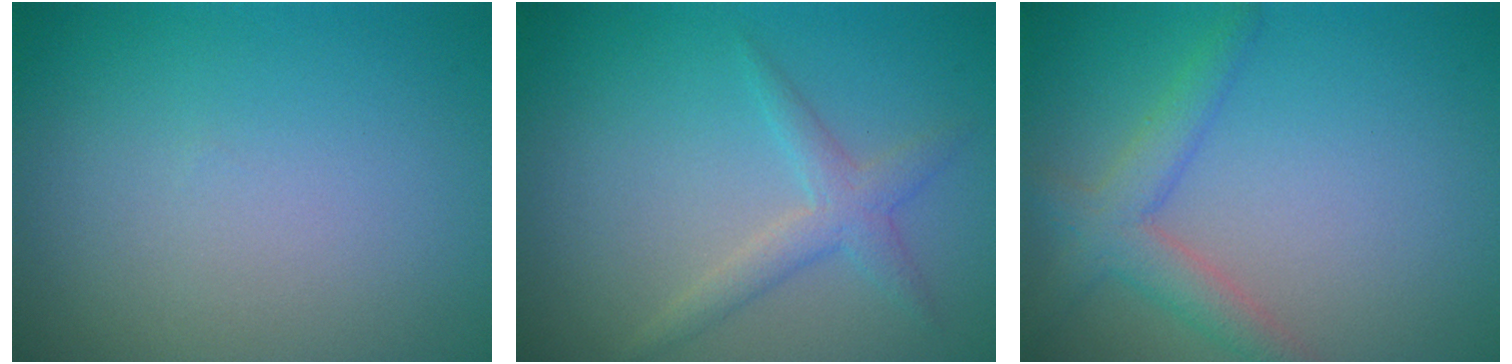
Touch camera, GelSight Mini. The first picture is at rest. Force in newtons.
{"total": 2.2, "press": 2.2, "slide": 0.1}
{"total": 3.0, "press": 3.0, "slide": 0.1}